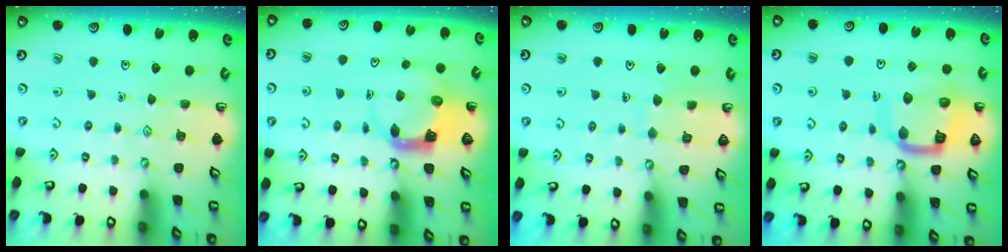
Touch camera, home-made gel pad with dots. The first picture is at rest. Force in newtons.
{"total": 3.8, "press": 3.8, "slide": 0.6}
{"total": 6.4, "press": 6.4, "slide": 0.3}
{"total": 13.1, "press": 13.0, "slide": 1.7}